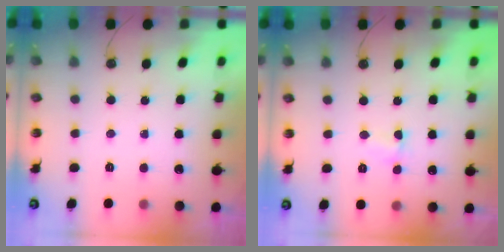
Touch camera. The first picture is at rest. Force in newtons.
{"total": 1.6, "press": 1.3, "slide": 0.9}